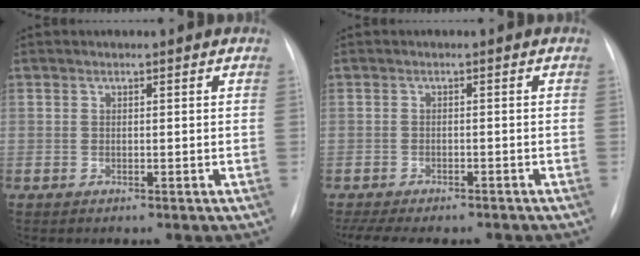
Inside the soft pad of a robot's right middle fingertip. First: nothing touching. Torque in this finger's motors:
{"motor_torque": [0.84, -0.88, 0.10, 0.03]}